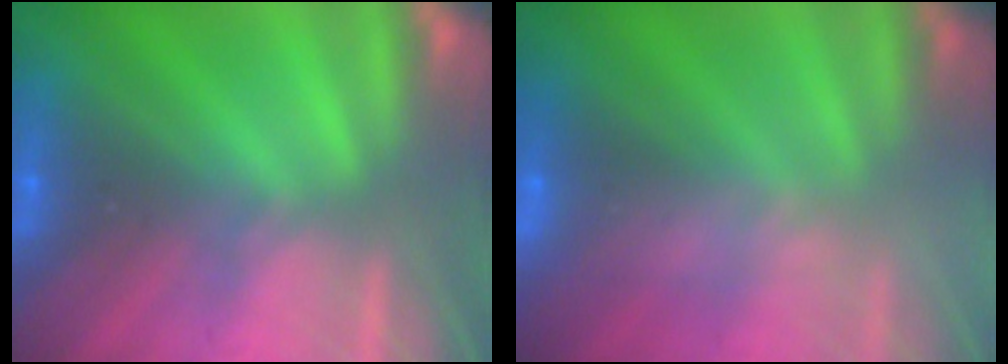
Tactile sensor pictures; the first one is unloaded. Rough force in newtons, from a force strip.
{"total": 2.5}